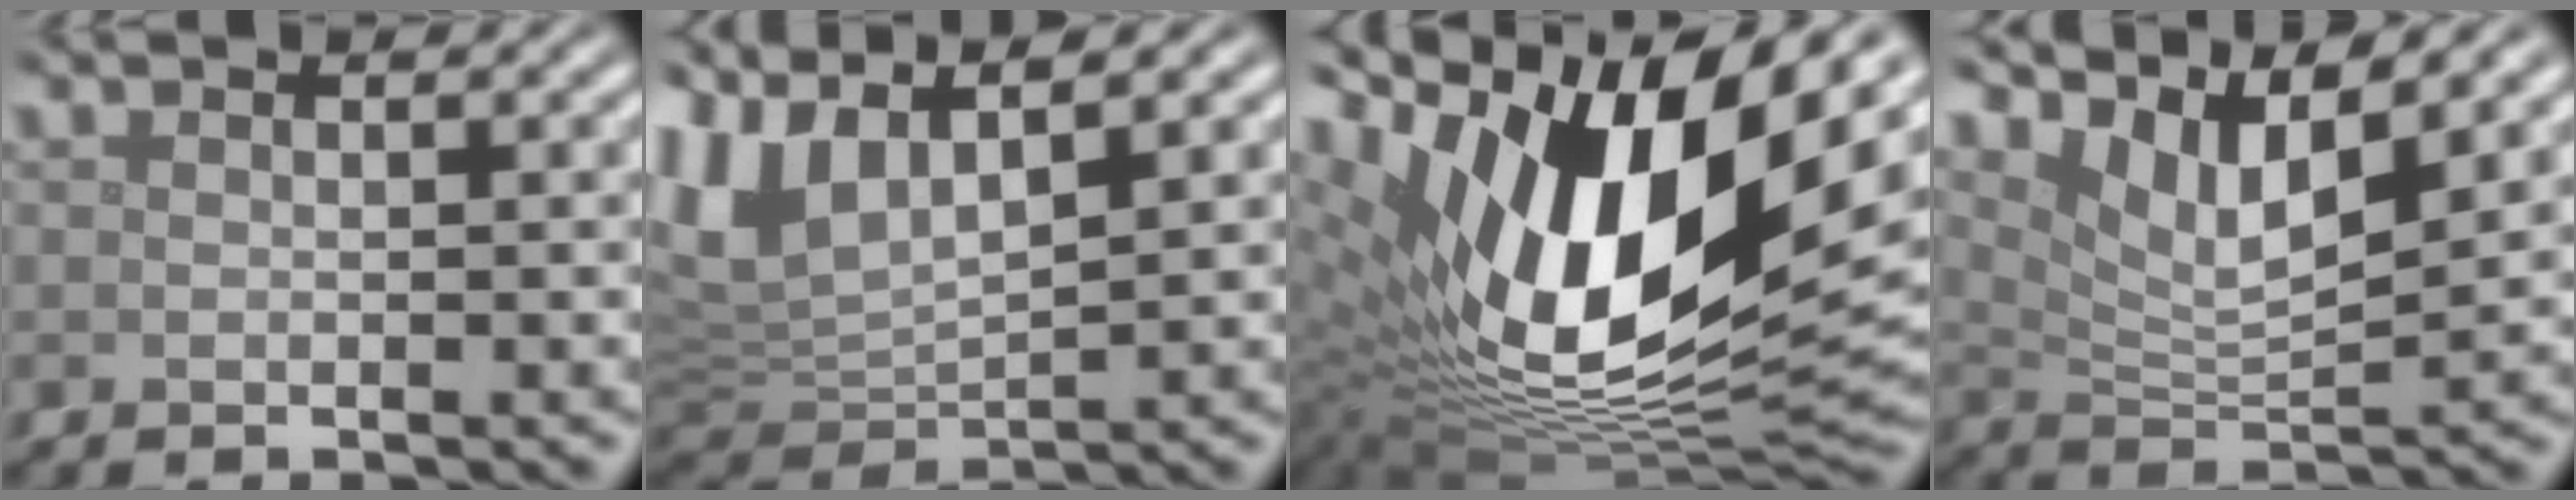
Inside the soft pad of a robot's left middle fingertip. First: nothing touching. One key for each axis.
{"total": 6.9, "fx": 4.0, "fy": 2.8, "fz": 4.8, "tx": -0.125, "ty": 0.016, "tz": 0.078}
{"total": 18.1, "fx": 5.9, "fy": 8.3, "fz": 14.9, "tx": -0.271, "ty": 0.009, "tz": 0.098}
{"total": 6.5, "fx": 4.3, "fy": 1.6, "fz": 4.6, "tx": -0.090, "ty": -0.002, "tz": 0.083}